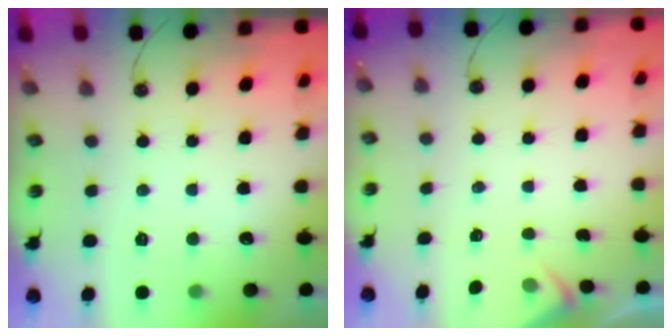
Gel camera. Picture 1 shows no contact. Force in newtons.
{"total": 2.2, "press": 2.1, "slide": 0.4}